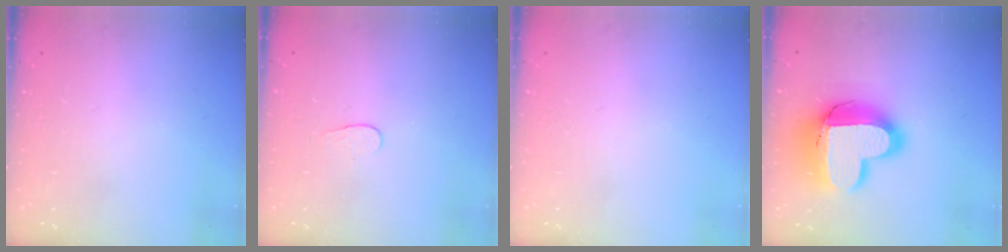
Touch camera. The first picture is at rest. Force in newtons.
{"total": 4.1, "press": 4.1, "slide": 0.3}
{"total": 0.0}
{"total": 18.9, "press": 18.9, "slide": 1.6}